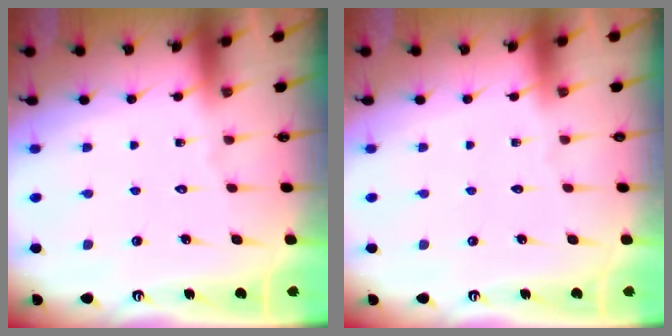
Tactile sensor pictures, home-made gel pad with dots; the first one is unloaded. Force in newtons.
{"total": 0.0}